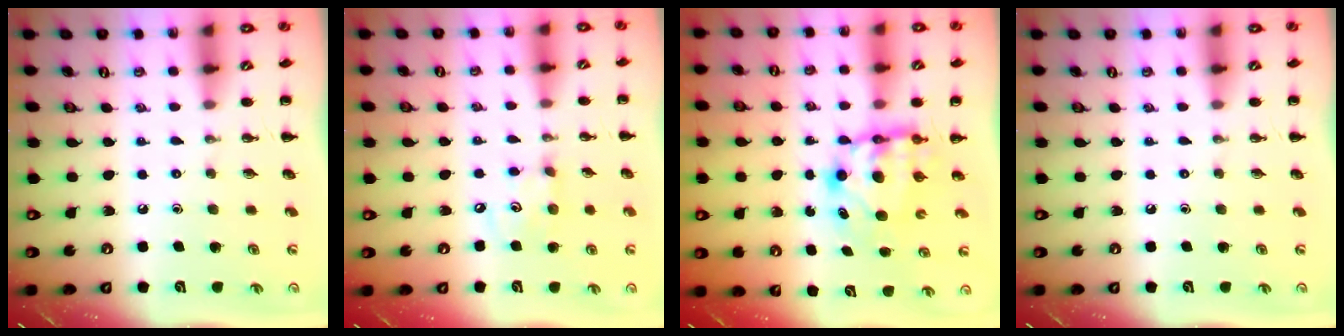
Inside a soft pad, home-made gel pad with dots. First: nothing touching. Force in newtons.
{"total": 5.3, "press": 5.2, "slide": 1.0}
{"total": 6.6, "press": 6.4, "slide": 1.7}
{"total": 0.0}